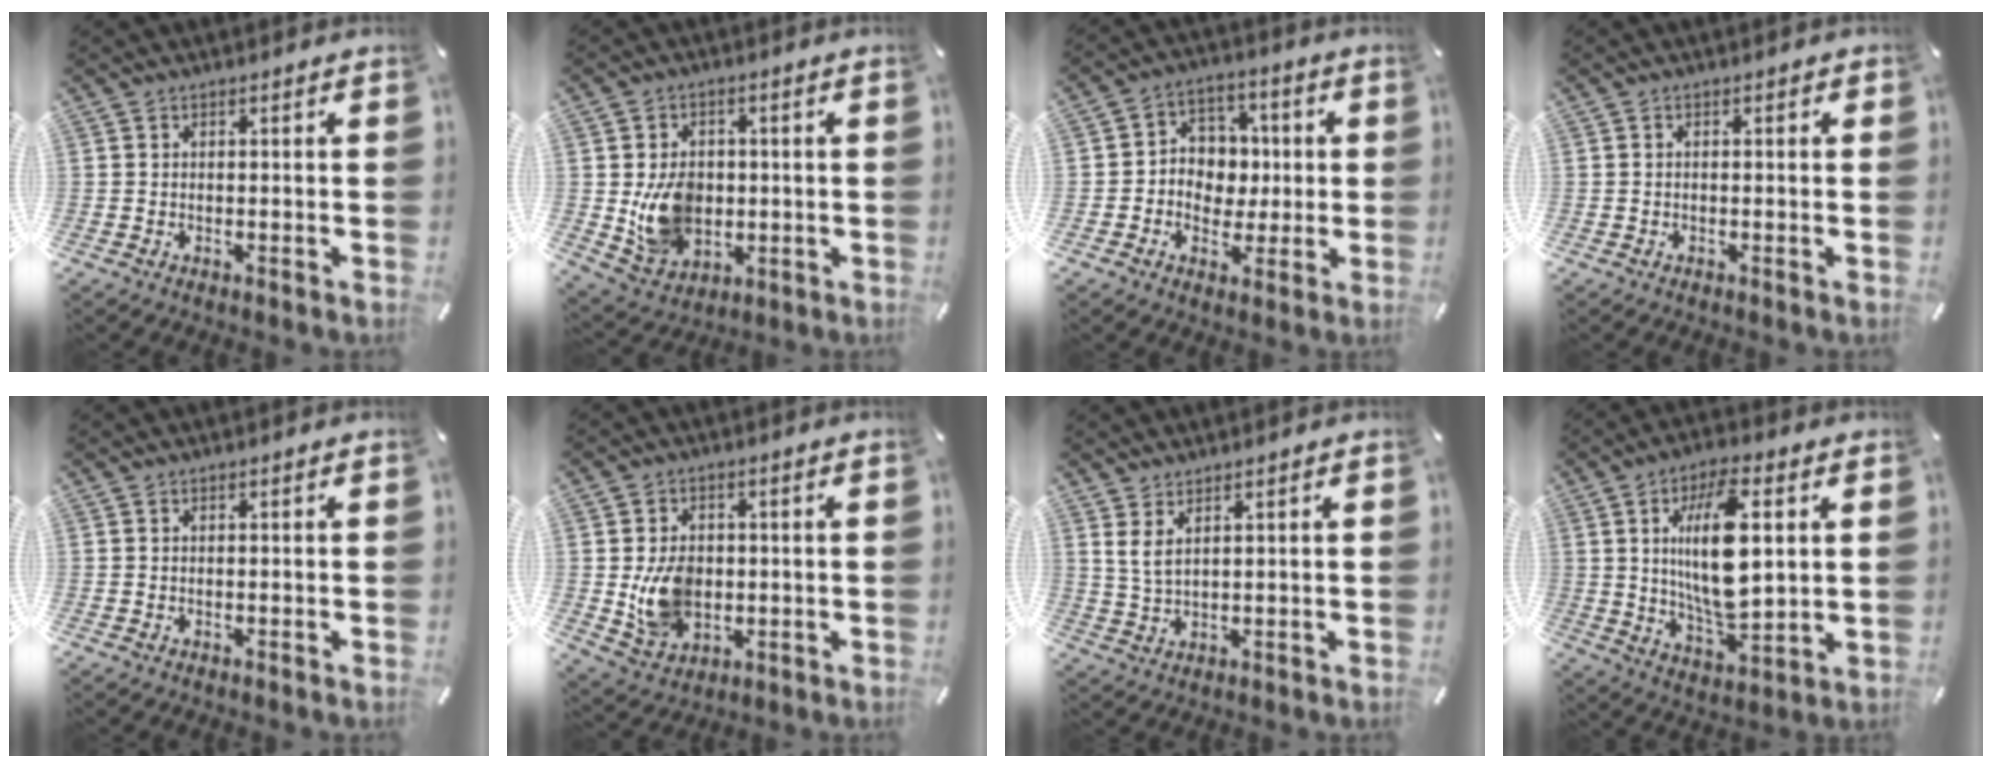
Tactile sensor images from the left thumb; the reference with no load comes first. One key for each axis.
{"total": 10.6, "fx": -0.2, "fy": 8.8, "fz": 5.8, "tx": -0.105, "ty": 0.001, "tz": -0.002}
{"total": 8.2, "fx": -1.1, "fy": 7.9, "fz": 2.3, "tx": -0.034, "ty": 0.015, "tz": -0.017}
{"total": 0.8, "fx": -0.1, "fy": 0.4, "fz": 0.6, "tx": -0.012, "ty": 0.002, "tz": -0.004}
{"total": 0.0}
{"total": 9.9, "fx": -0.3, "fy": 8.0, "fz": 5.8, "tx": -0.109, "ty": 0.002, "tz": -0.004}
{"total": 3.8, "fx": 2.3, "fy": 1.3, "fz": 2.7, "tx": -0.065, "ty": -0.002, "tz": 0.040}
{"total": 16.4, "fx": 3.7, "fy": 7.2, "fz": 14.3, "tx": -0.275, "ty": -0.012, "tz": 0.054}